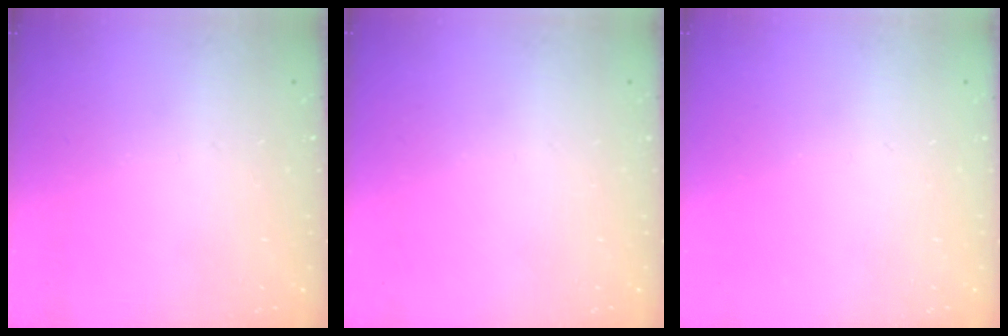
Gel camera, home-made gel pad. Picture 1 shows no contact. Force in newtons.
{"total": 0.0}
{"total": 0.0}